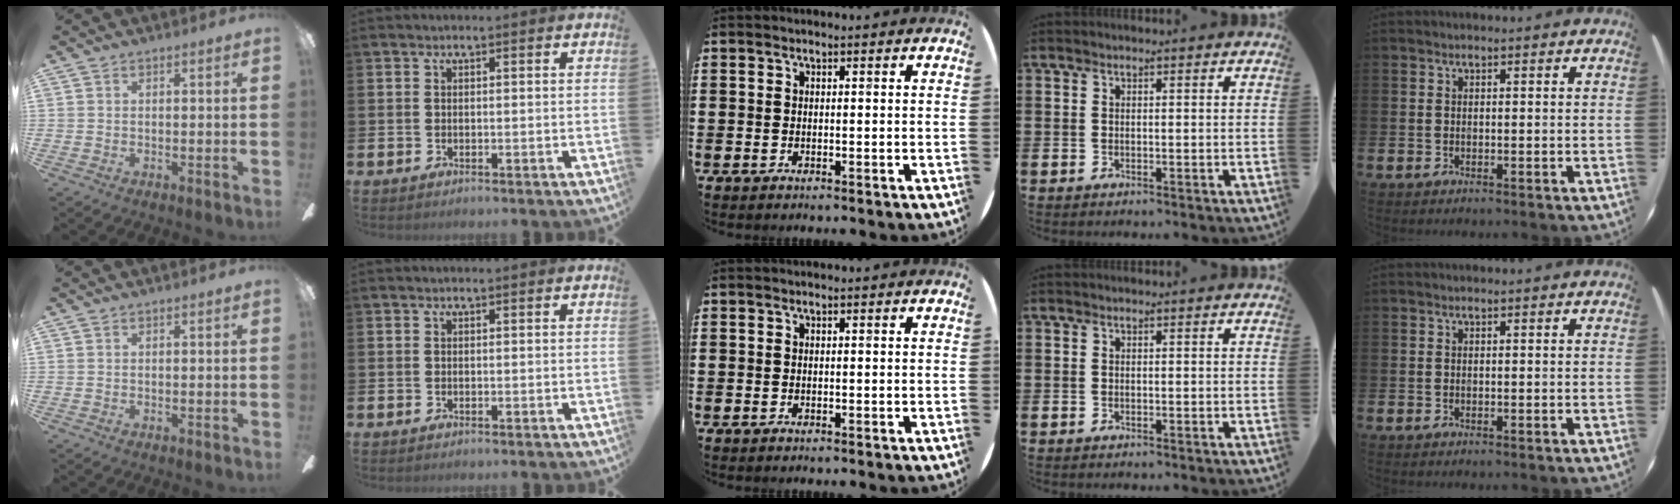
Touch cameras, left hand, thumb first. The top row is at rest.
{}